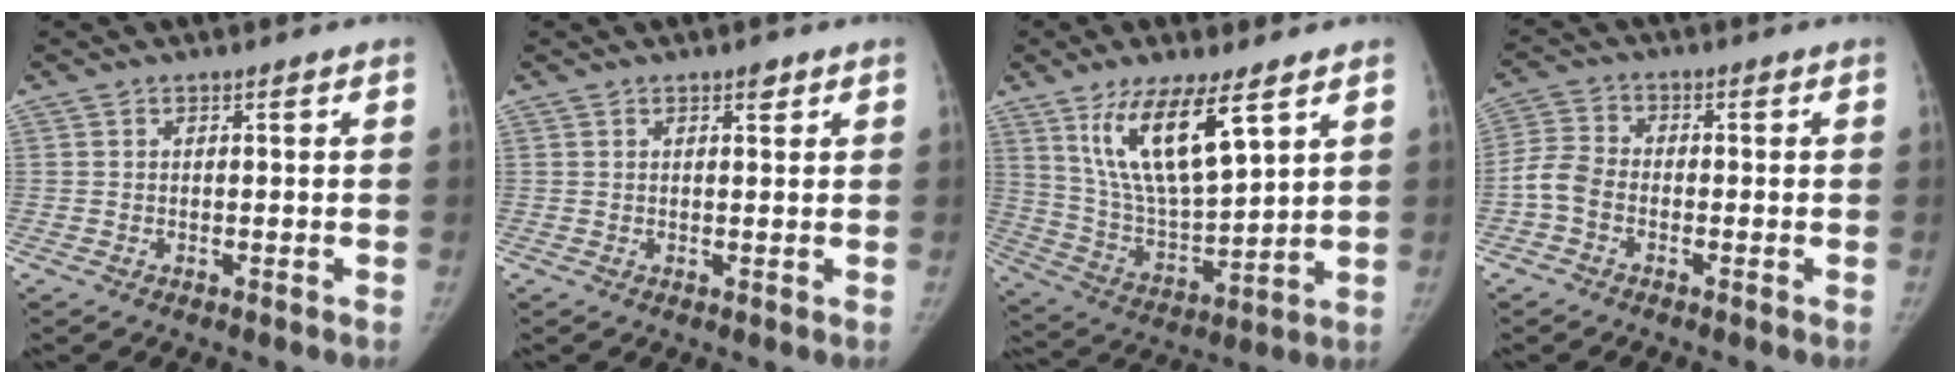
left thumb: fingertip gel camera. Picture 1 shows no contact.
{"total": 1.2, "force": [0.8, 0.5, 0.8], "torque": [-0.005, -0.002, 0.010]}
{"total": 16.5, "force": [8.6, 5.2, 13.1], "torque": [-0.223, -0.044, 0.172]}
{"total": 5.1, "force": [-1.9, 3.6, 3.1], "torque": [-0.061, 0.016, -0.048]}